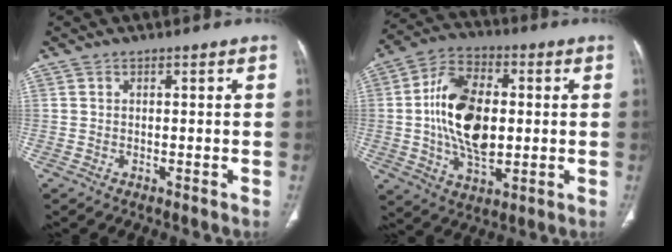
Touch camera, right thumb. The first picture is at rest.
{"total": 16.8, "force": [0.6, 9.8, 13.6], "torque": [-0.232, 0.009, 0.010]}